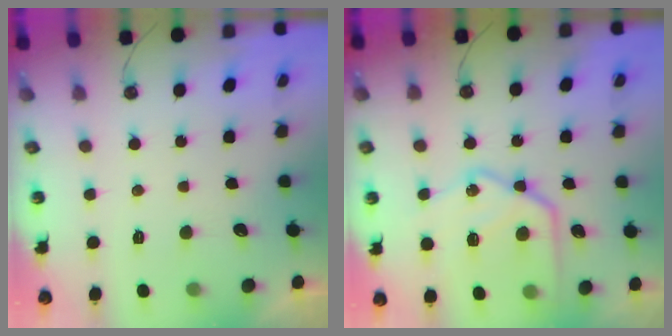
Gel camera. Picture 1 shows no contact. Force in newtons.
{"total": 20.8, "press": 20.7, "slide": 1.9}